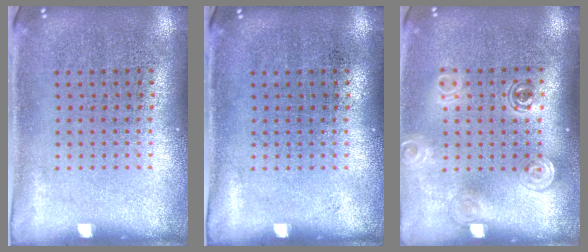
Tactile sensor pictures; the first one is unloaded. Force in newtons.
{"total": 0.0}
{"total": 1.5, "press": 1.3, "slide": 0.9}